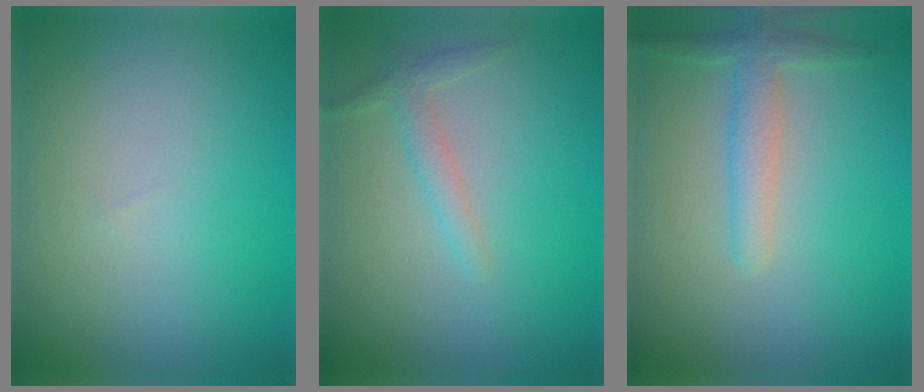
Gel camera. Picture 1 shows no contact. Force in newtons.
{"total": 1.6, "press": 1.6, "slide": 0.1}
{"total": 2.4, "press": 2.4, "slide": 0.2}